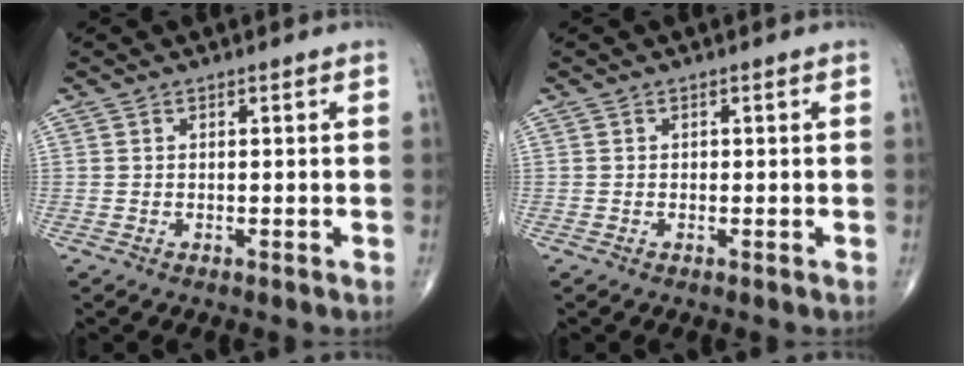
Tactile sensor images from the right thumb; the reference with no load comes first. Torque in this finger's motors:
{"motor_torque": [0.15, -0.02, 0.29, -0.08, 0.02]}